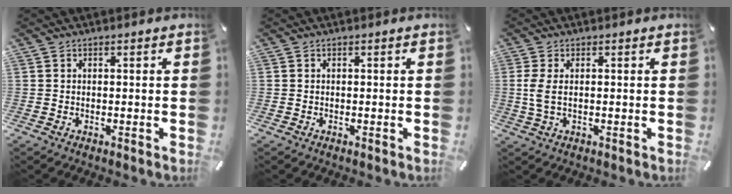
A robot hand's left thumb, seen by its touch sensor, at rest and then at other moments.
{"total": 0.0}
{"total": 3.7, "force": [0.3, 1.2, 3.5], "torque": [-0.081, -0.004, 0.002]}